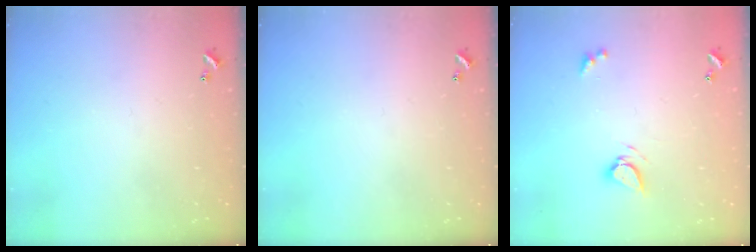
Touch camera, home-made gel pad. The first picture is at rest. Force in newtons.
{"total": 0.0}
{"total": 3.7, "press": 3.7, "slide": 0.4}